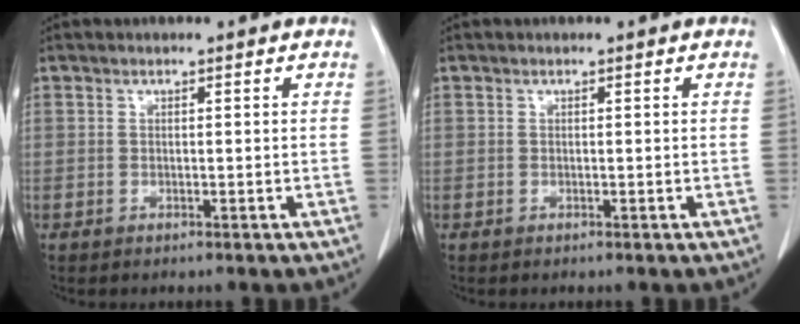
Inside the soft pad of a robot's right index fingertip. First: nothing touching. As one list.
[{"total": 0.0}]